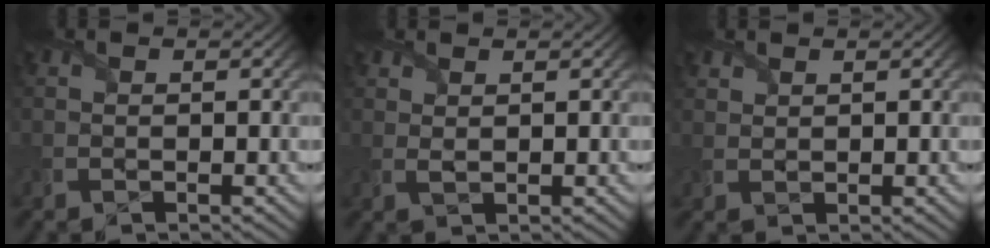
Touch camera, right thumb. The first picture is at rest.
{"total": 1.3, "force": [1.2, 0.2, 0.4], "torque": [-0.013, 0.003, 0.024]}
{"total": 1.6, "force": [1.5, 0.6, 0.0], "torque": [-0.004, 0.005, 0.033]}